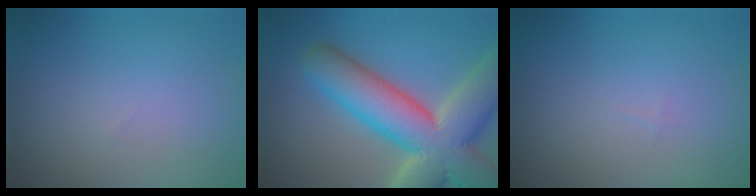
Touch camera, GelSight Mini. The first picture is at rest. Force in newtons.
{"total": 13.6, "press": 13.5, "slide": 1.3}
{"total": 0.0}